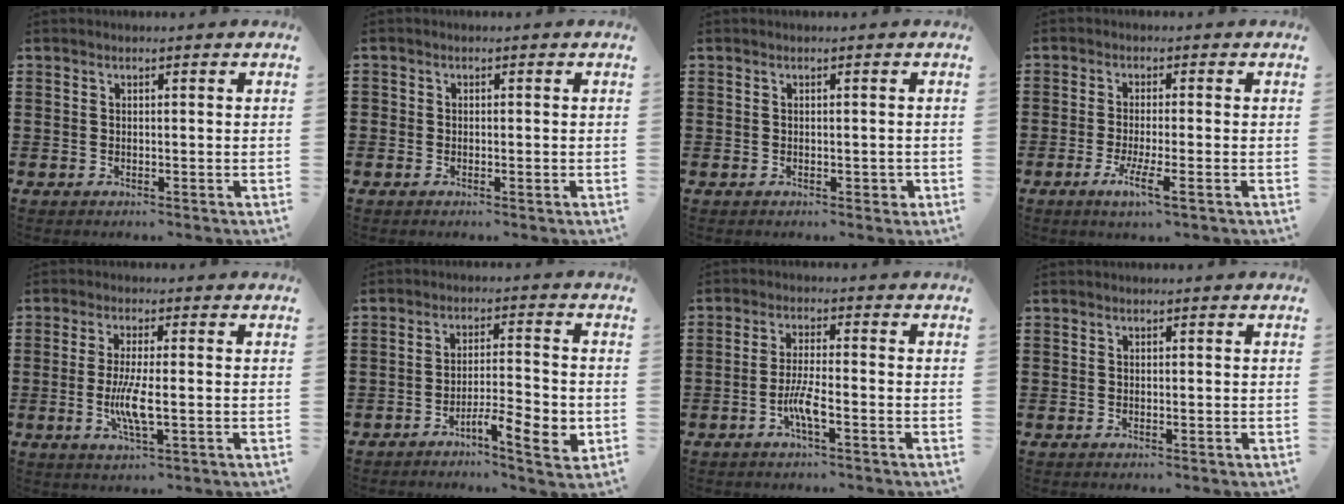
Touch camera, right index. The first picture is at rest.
{"total": 0.7, "force": [-0.3, 0.5, 0.4], "torque": [-0.008, -0.002, -0.006]}
{"total": 0.8, "force": [-0.1, 0.5, 0.6], "torque": [-0.013, 0.000, -0.002]}
{"total": 4.4, "force": [-2.1, 0.3, 3.8], "torque": [-0.077, -0.014, -0.039]}
{"total": 5.6, "force": [-0.9, 1.0, 5.4], "torque": [-0.114, -0.010, -0.023]}
{"total": 7.0, "force": [-3.8, 1.3, 5.6], "torque": [-0.094, 0.000, -0.067]}
{"total": 4.7, "force": [-2.1, 0.7, 4.2], "torque": [-0.090, -0.007, -0.042]}
{"total": 0.0}